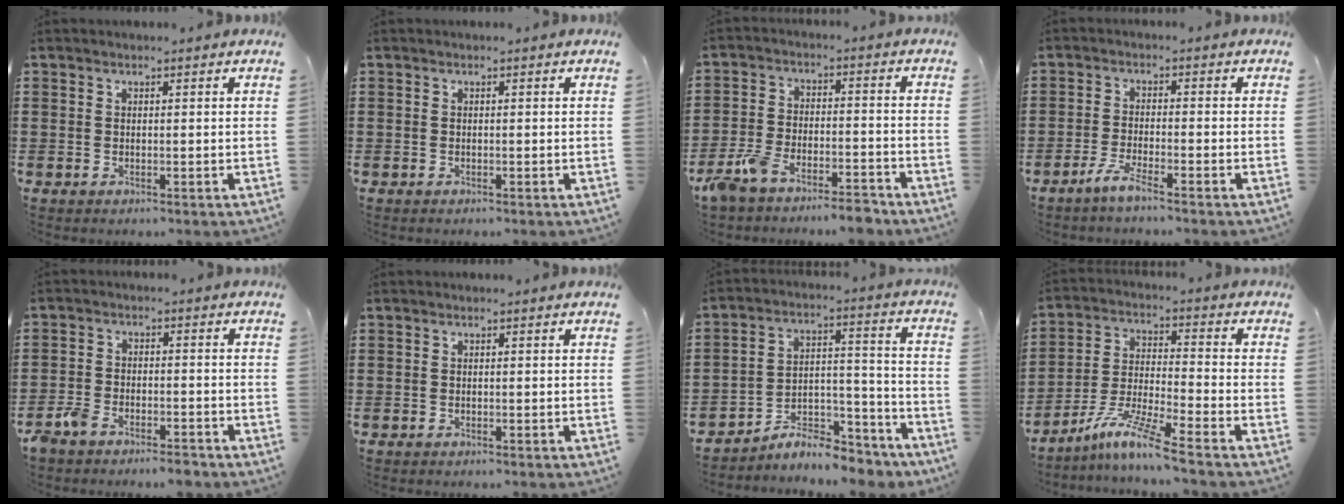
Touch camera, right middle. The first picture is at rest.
{"total": 0.0}
{"total": 7.0, "force": [-6.3, 1.0, 2.8], "torque": [-0.076, -0.001, -0.127]}
{"total": 3.5, "force": [-2.7, -0.1, 2.2], "torque": [-0.051, -0.006, -0.053]}
{"total": 4.5, "force": [-4.2, 1.0, 1.2], "torque": [-0.049, -0.001, -0.092]}
{"total": 0.0}
{"total": 6.8, "force": [-6.4, 1.6, 1.7], "torque": [-0.021, 0.011, -0.120]}
{"total": 9.0, "force": [-7.3, -0.3, 5.3], "torque": [-0.116, -0.013, -0.145]}